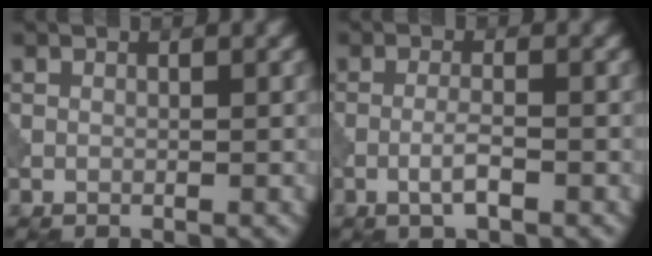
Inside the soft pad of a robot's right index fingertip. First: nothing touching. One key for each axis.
{"total": 2.0, "fx": -0.9, "fy": 0.3, "fz": 1.8, "tx": -0.034, "ty": 0.004, "tz": -0.022}